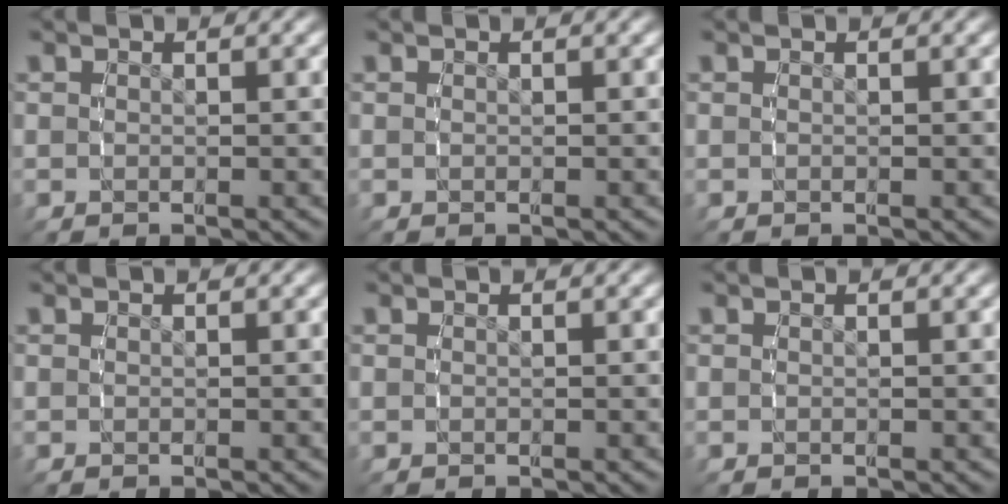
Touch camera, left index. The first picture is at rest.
{"total": 0.0}
{"total": 0.0}
{"total": 0.0}
{"total": 0.0}
{"total": 0.0}